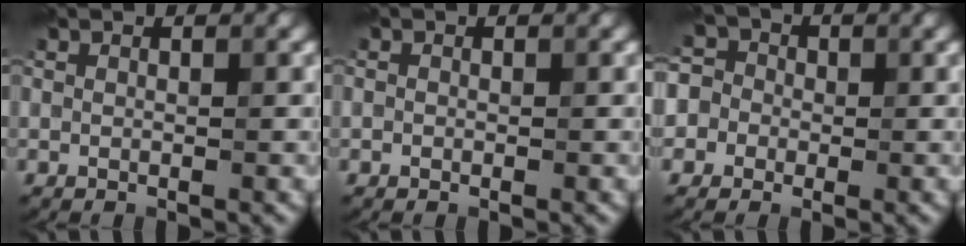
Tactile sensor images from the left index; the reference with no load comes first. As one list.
[{"total": 0.5, "force": [0.1, 0.5, 0.2], "torque": [0.000, -0.001, -0.002]}, {"total": 6.1, "force": [0.0, 5.7, 2.1], "torque": [-0.033, 0.043, -0.043]}]